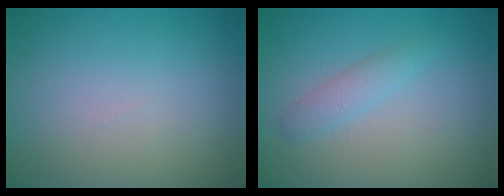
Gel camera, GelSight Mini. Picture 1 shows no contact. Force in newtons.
{"total": 1.6, "press": 1.6, "slide": 0.1}